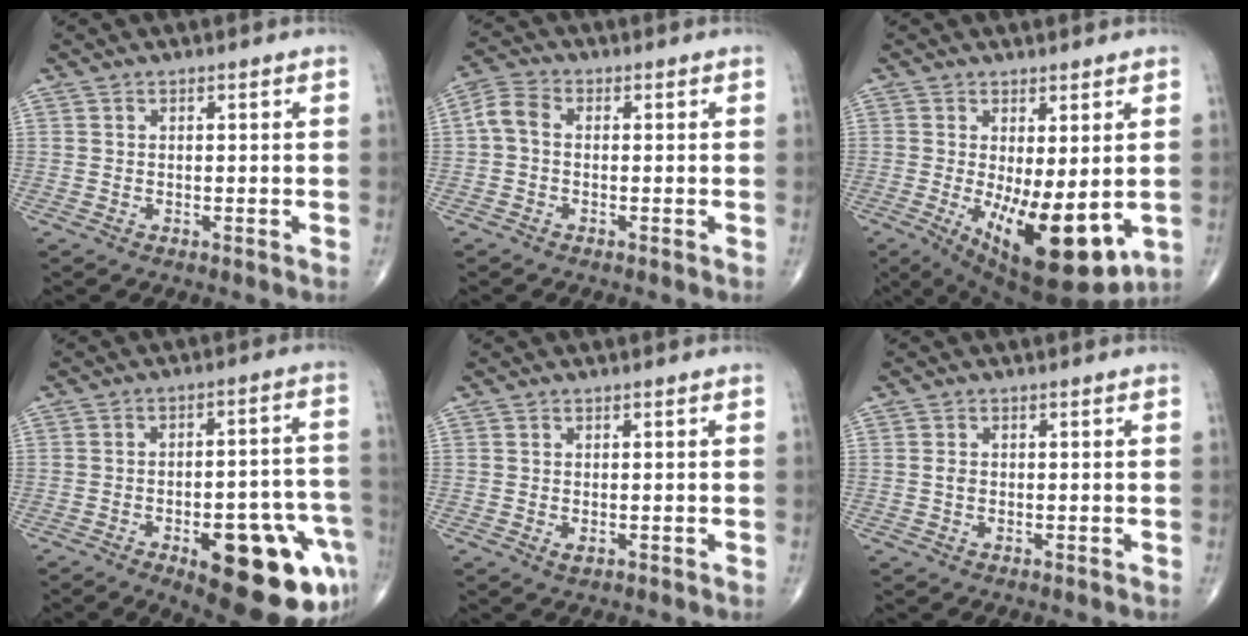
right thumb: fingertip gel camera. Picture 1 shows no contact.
{"total": 4.3, "force": [-0.2, 2.9, 3.2], "torque": [-0.064, 0.013, -0.014]}
{"total": 15.4, "force": [-2.9, 5.8, 14.0], "torque": [-0.206, -0.035, -0.022]}
{"total": 22.0, "force": [-9.3, 8.5, 18.0], "torque": [-0.162, 0.046, -0.105]}
{"total": 1.0, "force": [-0.2, 0.5, 0.9], "torque": [-0.014, -0.003, 0.000]}
{"total": 1.1, "force": [0.0, 0.8, 0.7], "torque": [-0.008, 0.002, -0.002]}